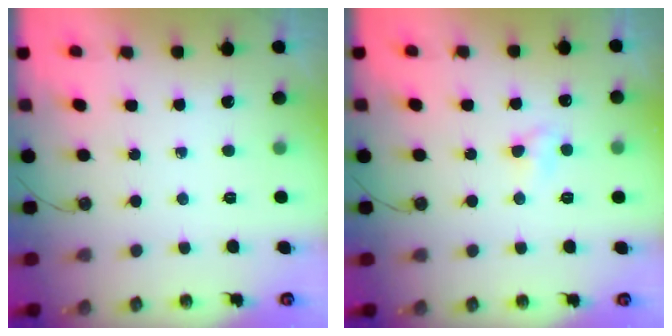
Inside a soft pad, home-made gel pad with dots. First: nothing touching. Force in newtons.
{"total": 4.1, "press": 4.1, "slide": 0.6}